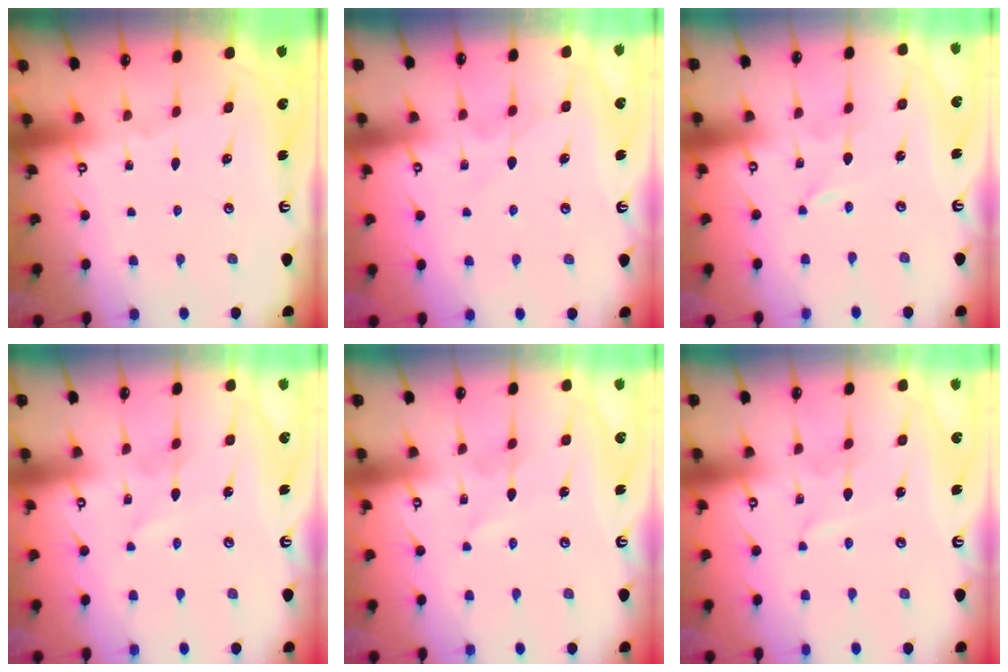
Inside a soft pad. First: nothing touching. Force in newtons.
{"total": 5.6, "press": 5.5, "slide": 0.7}
{"total": 0.0}
{"total": 1.2, "press": 1.1, "slide": 0.2}
{"total": 1.2, "press": 1.1, "slide": 0.2}
{"total": 1.1, "press": 1.1, "slide": 0.1}